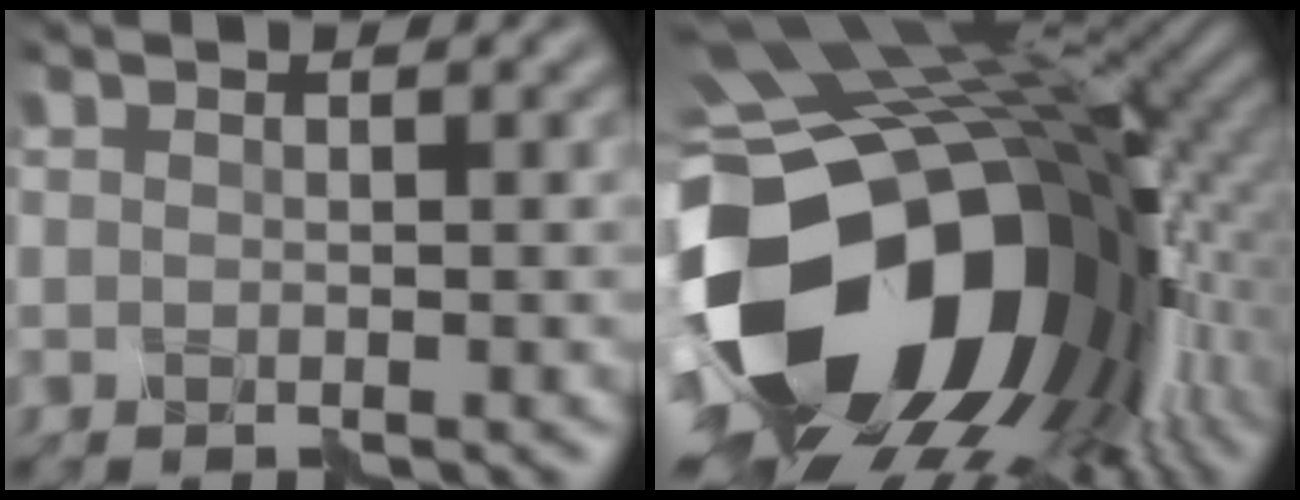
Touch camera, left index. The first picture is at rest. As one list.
[{"total": 20.8, "force": [-3.9, 14.3, 14.6], "torque": [-0.311, -0.049, -0.041]}]